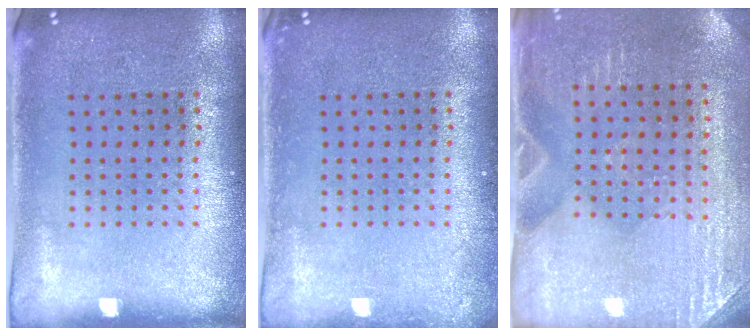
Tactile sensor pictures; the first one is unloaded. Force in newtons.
{"total": 0.8, "press": 0.8, "slide": 0.1}
{"total": 2.9, "press": 2.8, "slide": 0.8}